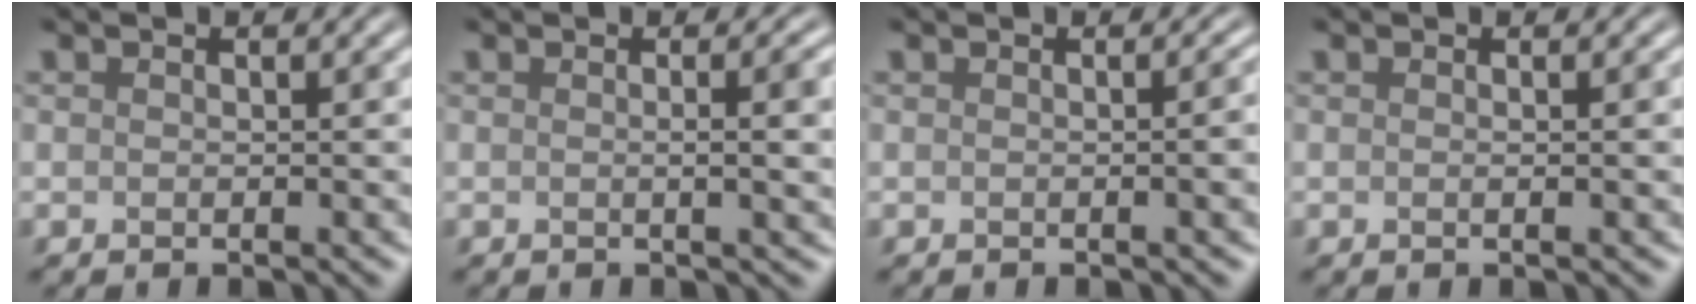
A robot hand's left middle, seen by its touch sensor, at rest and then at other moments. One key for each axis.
{"total": 4.6, "fx": 0.3, "fy": 1.6, "fz": 4.3, "tx": -0.037, "ty": 0.013, "tz": 0.001}
{"total": 3.6, "fx": 0.0, "fy": 1.6, "fz": 3.2, "tx": -0.007, "ty": 0.016, "tz": -0.007}
{"total": 1.6, "fx": 0.2, "fy": 0.7, "fz": 1.4, "tx": -0.006, "ty": -0.003, "tz": -0.008}